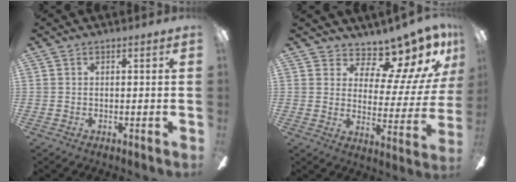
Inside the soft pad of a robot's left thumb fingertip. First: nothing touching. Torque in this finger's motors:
{"motor_torque": [0.22, 0.21, -0.20, 0.14, 0.03]}